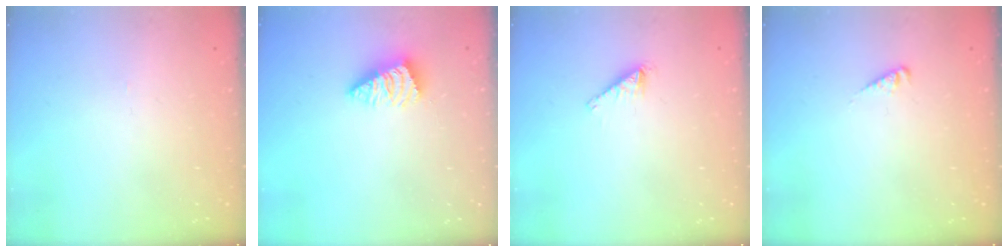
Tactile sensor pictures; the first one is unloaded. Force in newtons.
{"total": 2.6, "press": 2.6, "slide": 0.5}
{"total": 1.2, "press": 1.2, "slide": 0.1}
{"total": 1.1, "press": 1.0, "slide": 0.2}